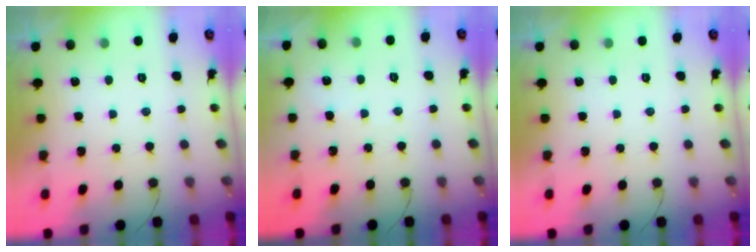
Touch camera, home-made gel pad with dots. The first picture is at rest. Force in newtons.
{"total": 2.5, "press": 2.5, "slide": 0.3}
{"total": 0.0}